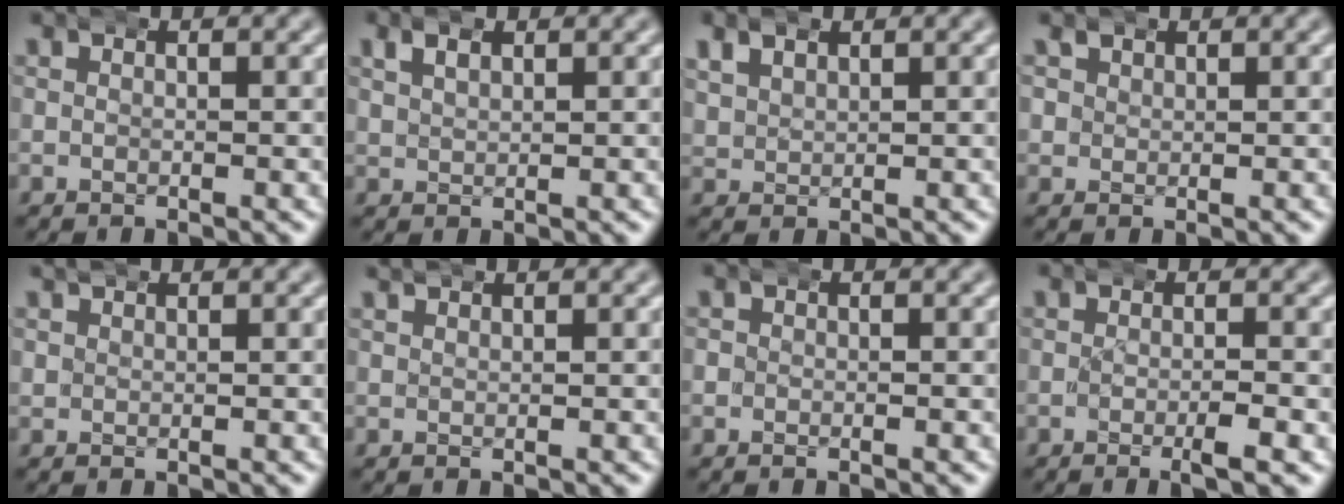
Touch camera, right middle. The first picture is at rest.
{"total": 1.3, "force": [0.8, 0.8, 0.6], "torque": [-0.013, 0.003, 0.020]}
{"total": 2.3, "force": [1.3, 1.7, 0.8], "torque": [-0.024, 0.000, 0.029]}
{"total": 1.2, "force": [0.9, 0.9, 0.0], "torque": [-0.003, -0.002, 0.022]}
{"total": 0.9, "force": [0.9, 0.2, 0.2], "torque": [-0.006, 0.001, 0.017]}
{"total": 1.2, "force": [1.1, -0.1, 0.2], "torque": [-0.006, 0.003, 0.020]}
{"total": 0.7, "force": [-0.2, 0.6, 0.2], "torque": [-0.008, 0.003, -0.004]}
{"total": 1.6, "force": [-0.9, 0.0, 1.4], "torque": [-0.024, 0.004, -0.017]}